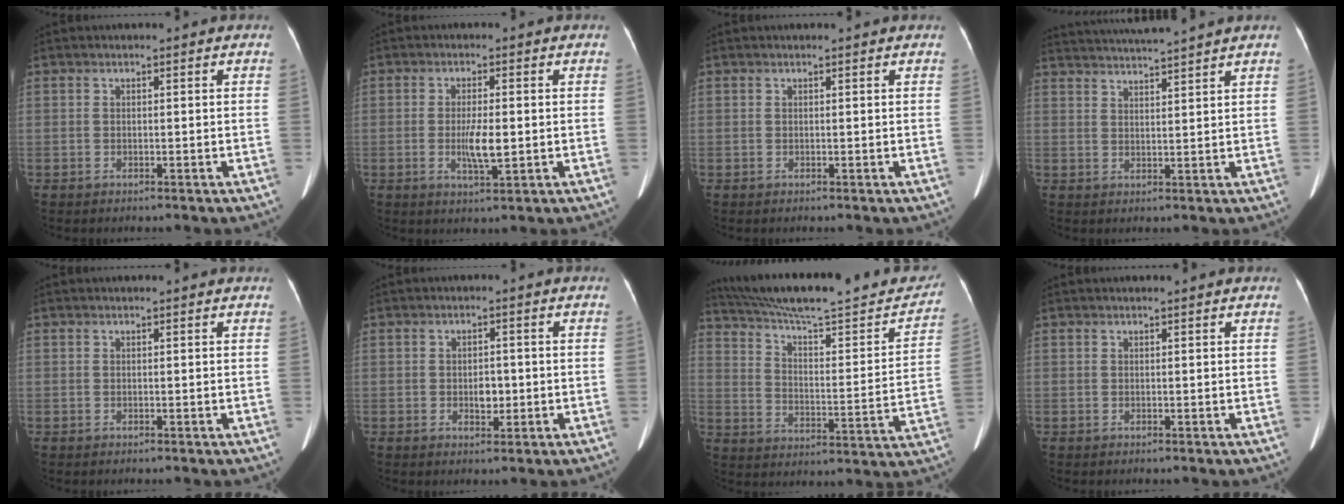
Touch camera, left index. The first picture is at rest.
{"total": 4.5, "force": [-0.6, 0.8, 4.4], "torque": [-0.086, -0.007, -0.010]}
{"total": 1.1, "force": [1.0, 0.0, 0.5], "torque": [-0.007, 0.012, 0.016]}
{"total": 8.8, "force": [8.2, -1.7, 2.8], "torque": [-0.052, 0.014, 0.127]}
{"total": 1.0, "force": [0.9, 0.0, 0.4], "torque": [-0.009, 0.009, 0.013]}
{"total": 2.5, "force": [-0.5, 1.5, 2.0], "torque": [-0.031, 0.000, -0.004]}
{"total": 26.3, "force": [23.5, 3.4, 11.5], "torque": [-0.179, -0.023, 0.324]}
{"total": 1.2, "force": [1.0, 0.0, 0.6], "torque": [-0.007, 0.013, 0.017]}